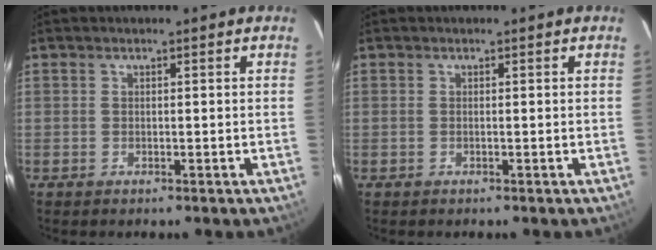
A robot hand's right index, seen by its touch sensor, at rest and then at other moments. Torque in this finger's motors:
{"motor_torque": [-0.02, 0.07, -0.04, 0.00]}